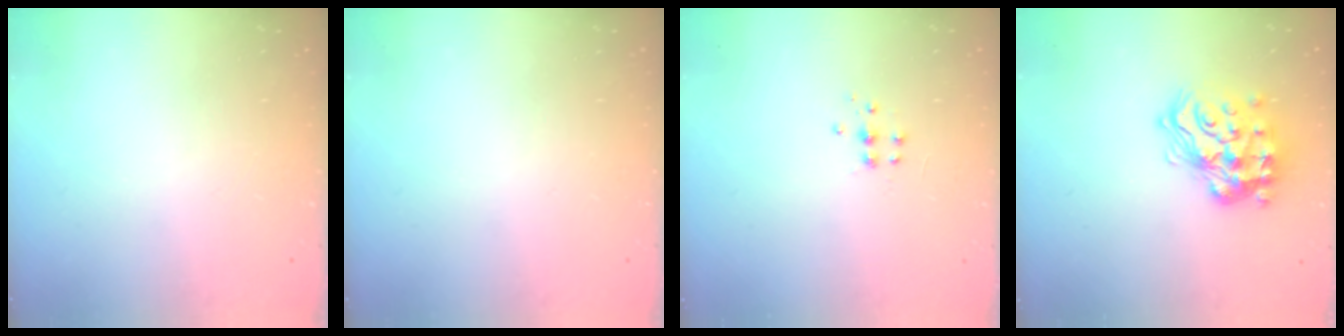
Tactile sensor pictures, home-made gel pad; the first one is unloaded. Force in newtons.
{"total": 0.0}
{"total": 4.4, "press": 4.4, "slide": 0.4}
{"total": 18.9, "press": 18.8, "slide": 1.4}